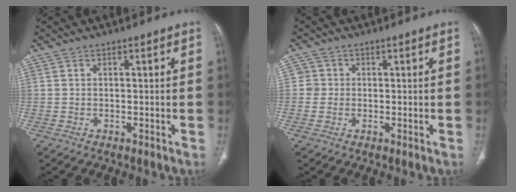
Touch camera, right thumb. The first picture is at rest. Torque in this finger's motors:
{"motor_torque": [0.00, -0.17, 0.18, 0.38, -0.01]}